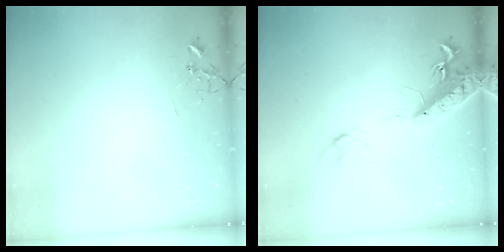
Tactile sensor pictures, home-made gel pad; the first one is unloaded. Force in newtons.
{"total": 16.2, "press": 15.7, "slide": 3.7}